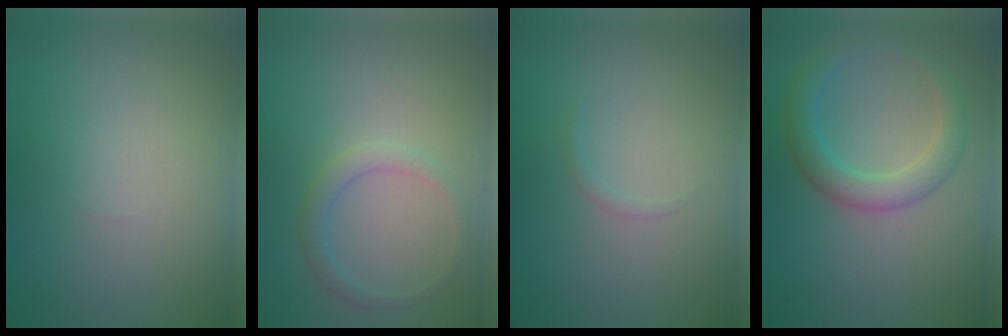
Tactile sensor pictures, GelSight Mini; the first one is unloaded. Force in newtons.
{"total": 1.6, "press": 1.6, "slide": 0.2}
{"total": 0.5, "press": 0.5, "slide": 0.0}
{"total": 3.4, "press": 3.3, "slide": 0.3}